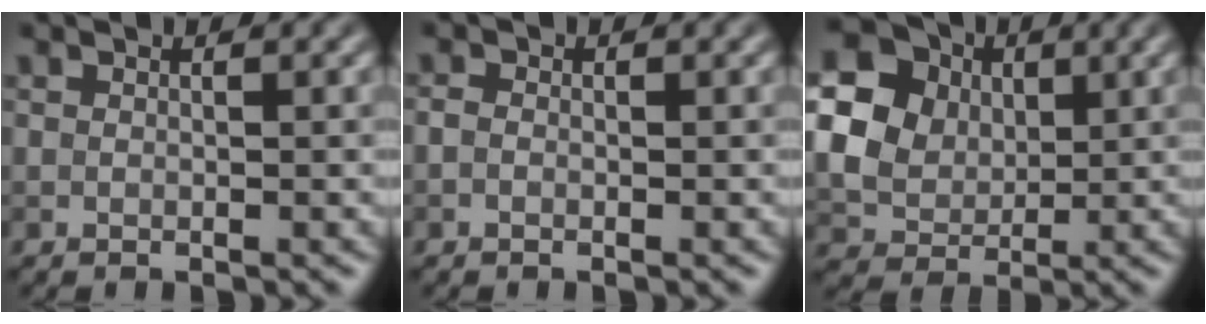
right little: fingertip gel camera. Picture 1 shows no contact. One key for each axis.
{"total": 0.7, "fx": -0.3, "fy": 0.5, "fz": 0.3, "tx": -0.007, "ty": 0.001, "tz": -0.008}
{"total": 18.0, "fx": 5.2, "fy": 15.8, "fz": 6.9, "tx": -0.207, "ty": 0.031, "tz": 0.076}